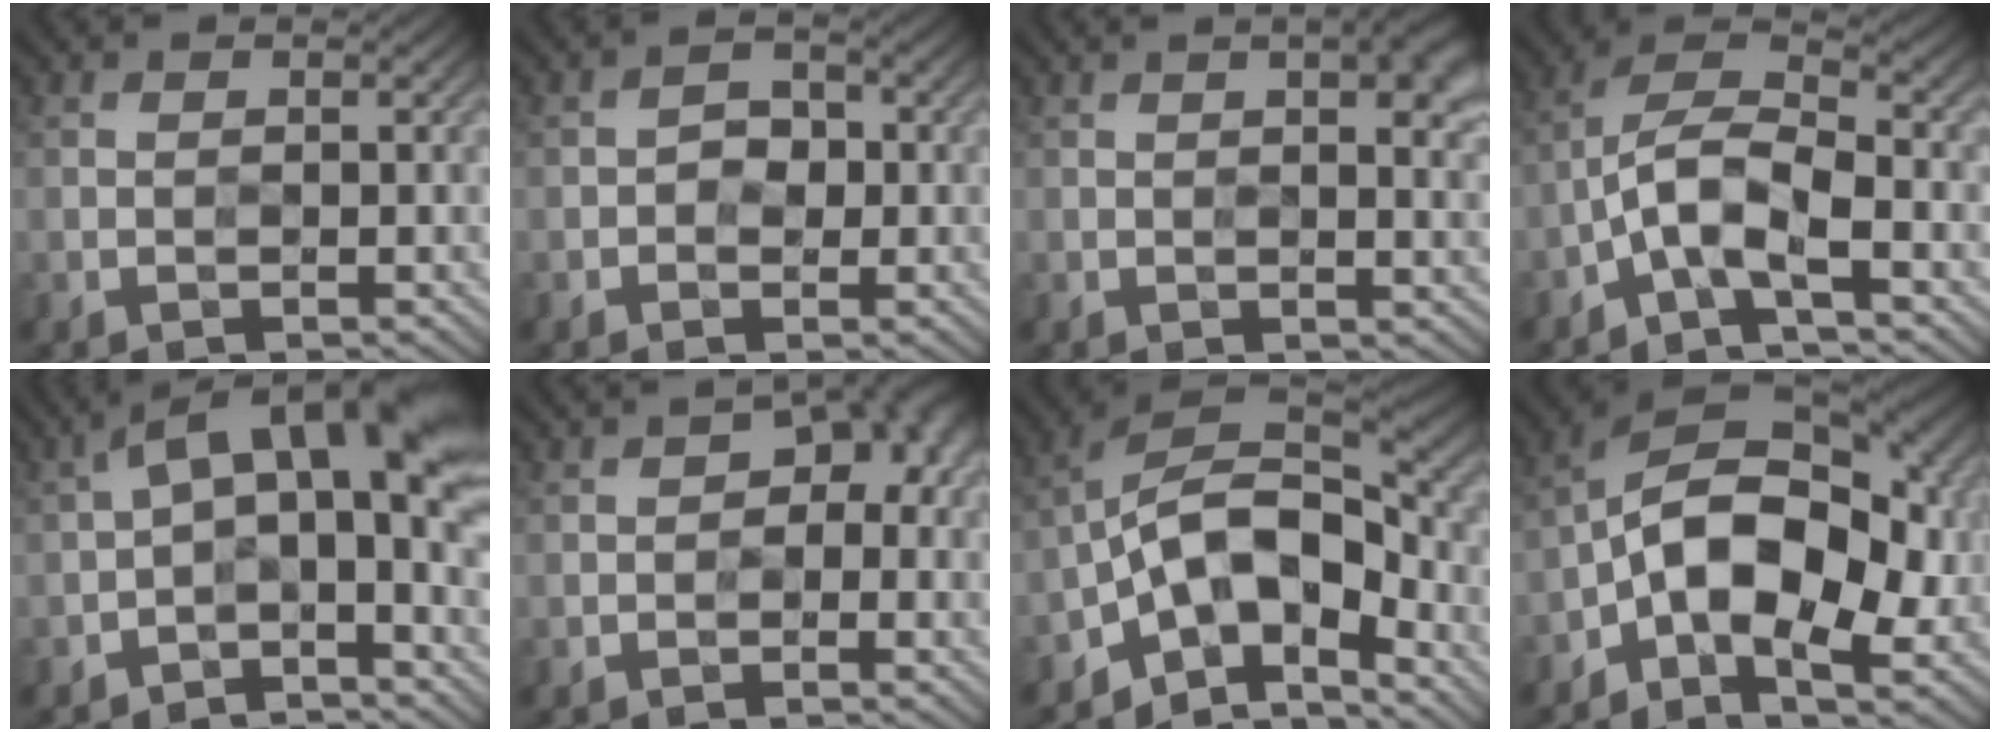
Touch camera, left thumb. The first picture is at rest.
{"total": 1.7, "force": [-0.4, 1.4, 0.9], "torque": [-0.010, 0.000, -0.011]}
{"total": 5.1, "force": [1.8, 1.4, 4.6], "torque": [-0.054, 0.009, 0.017]}
{"total": 7.0, "force": [-3.2, 2.5, 5.7], "torque": [-0.109, 0.013, -0.080]}
{"total": 9.4, "force": [0.5, 3.8, 8.5], "torque": [-0.133, 0.025, -0.006]}
{"total": 5.4, "force": [0.4, 3.4, 4.1], "torque": [-0.034, 0.007, 0.000]}
{"total": 12.3, "force": [-5.5, 6.2, 9.1], "torque": [-0.142, 0.000, -0.116]}
{"total": 13.8, "force": [-2.0, 7.8, 11.2], "torque": [-0.197, 0.003, -0.048]}